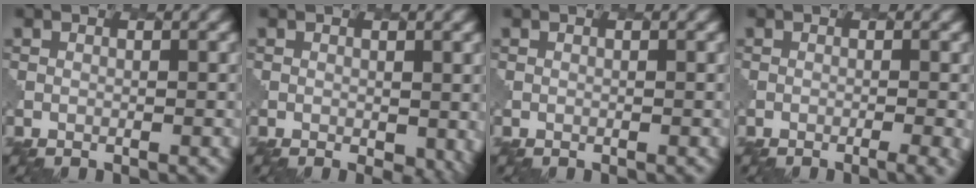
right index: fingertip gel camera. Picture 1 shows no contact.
{"total": 3.4, "force": [-0.1, 1.9, 2.8], "torque": [-0.035, -0.007, 0.005]}
{"total": 0.0}
{"total": 2.4, "force": [-0.9, 0.7, 2.1], "torque": [-0.019, 0.001, -0.012]}